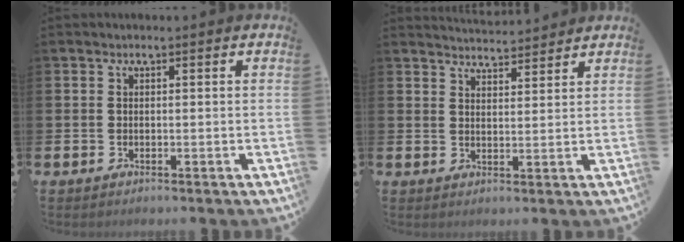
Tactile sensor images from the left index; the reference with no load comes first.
{"total": 3.9, "force": [3.8, 0.2, -0.2], "torque": [-0.003, -0.023, 0.070]}